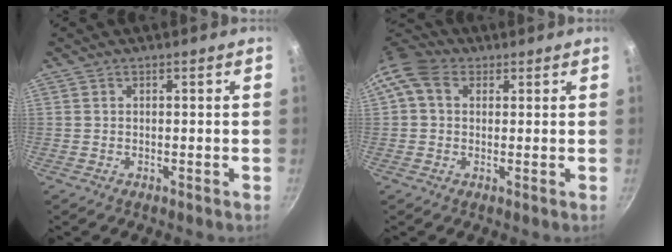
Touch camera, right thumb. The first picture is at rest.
{"total": 7.3, "force": [2.2, 5.5, 4.2], "torque": [-0.070, 0.010, 0.023]}